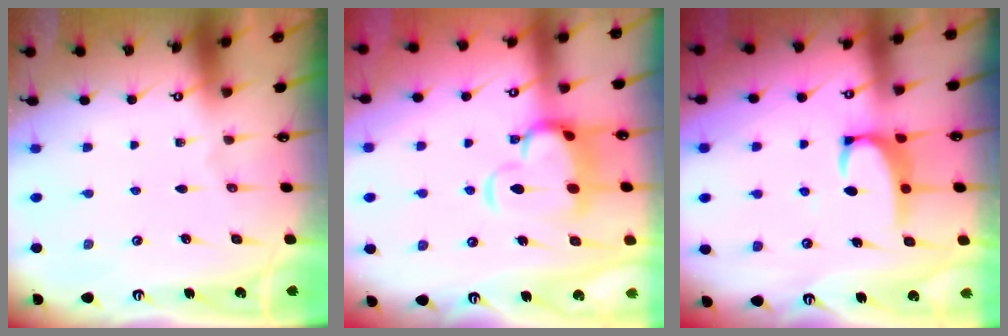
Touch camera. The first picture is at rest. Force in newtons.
{"total": 7.1, "press": 6.9, "slide": 1.7}
{"total": 3.4, "press": 3.4, "slide": 0.6}